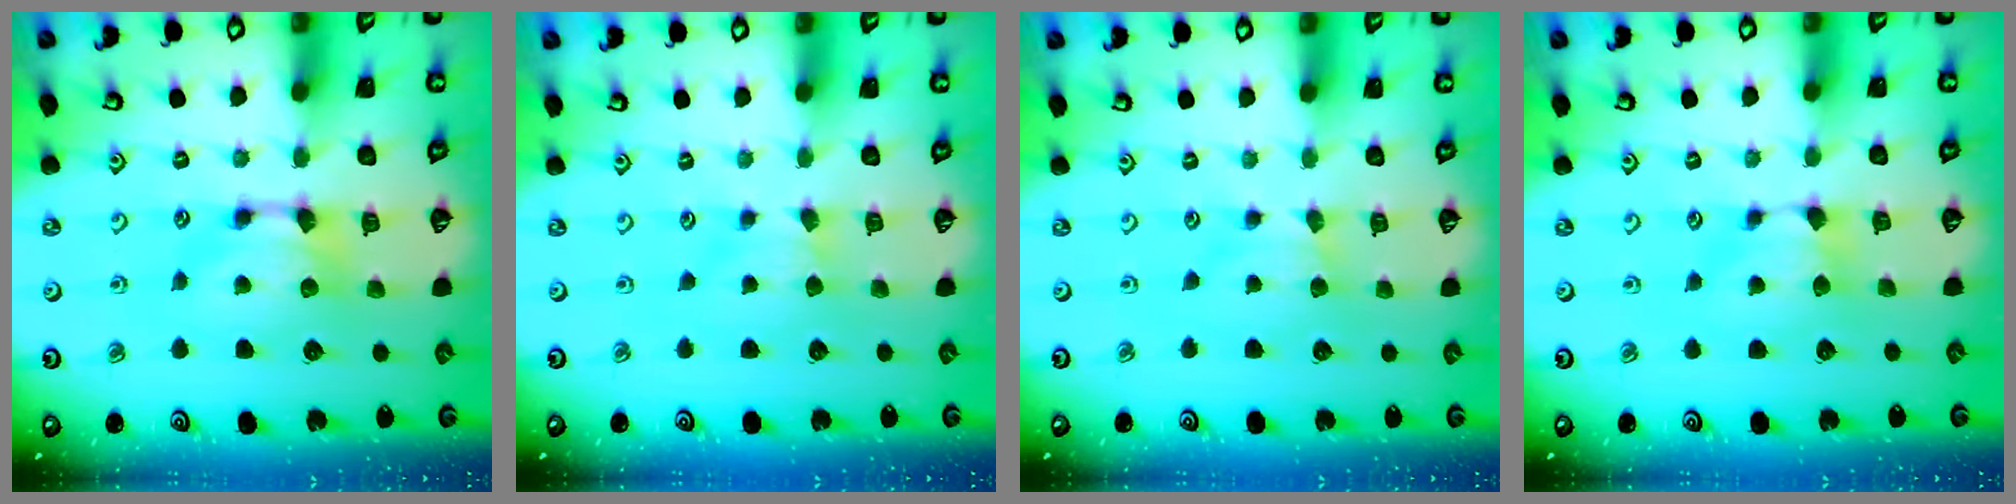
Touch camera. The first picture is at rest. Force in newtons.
{"total": 2.5, "press": 2.5, "slide": 0.5}
{"total": 1.8, "press": 1.8, "slide": 0.4}
{"total": 1.3, "press": 1.2, "slide": 0.6}